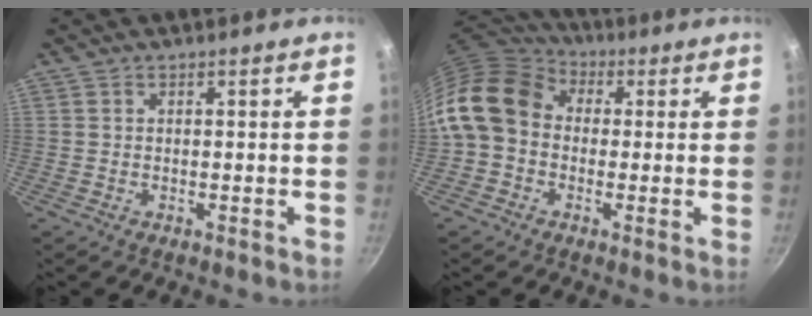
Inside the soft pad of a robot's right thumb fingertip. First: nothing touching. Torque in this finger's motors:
{"motor_torque": [1.10, 1.88, 0.72, -0.70, 0.35]}